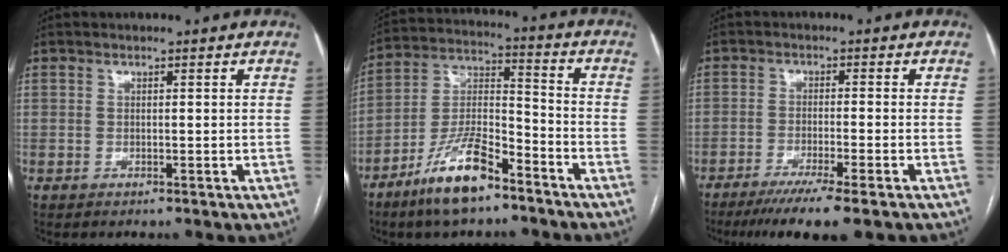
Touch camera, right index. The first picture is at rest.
{"total": 12.7, "force": [-8.6, 3.5, 8.7], "torque": [-0.177, 0.000, -0.160]}
{"total": 9.3, "force": [-6.9, 0.0, 6.2], "torque": [-0.086, -0.020, -0.106]}